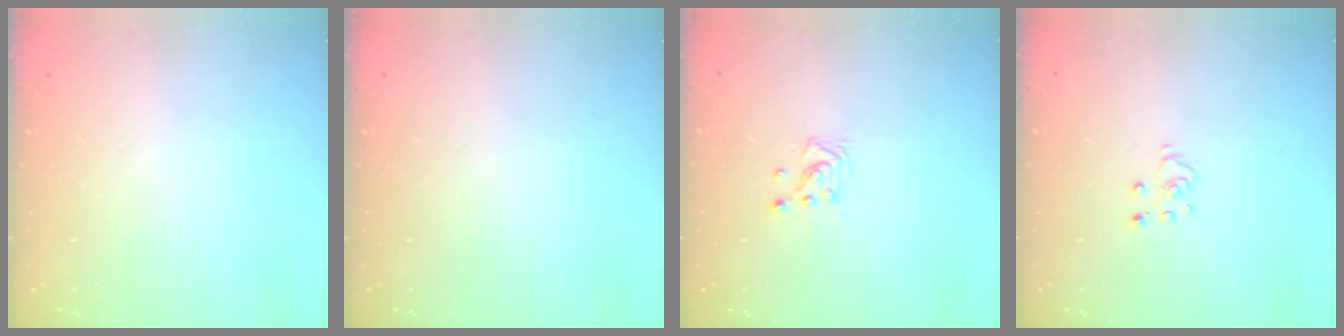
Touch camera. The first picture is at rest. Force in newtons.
{"total": 0.0}
{"total": 3.4, "press": 3.4, "slide": 0.3}
{"total": 3.6, "press": 3.6, "slide": 0.2}